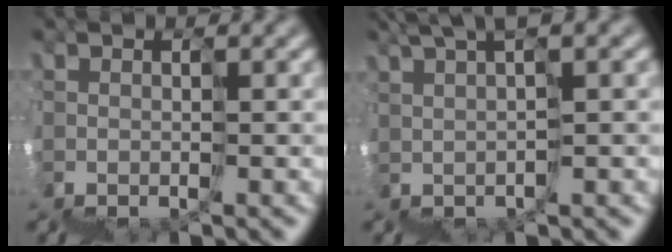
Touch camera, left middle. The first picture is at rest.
{"total": 3.7, "force": [3.1, 0.0, 1.9], "torque": [-0.047, 0.021, 0.055]}